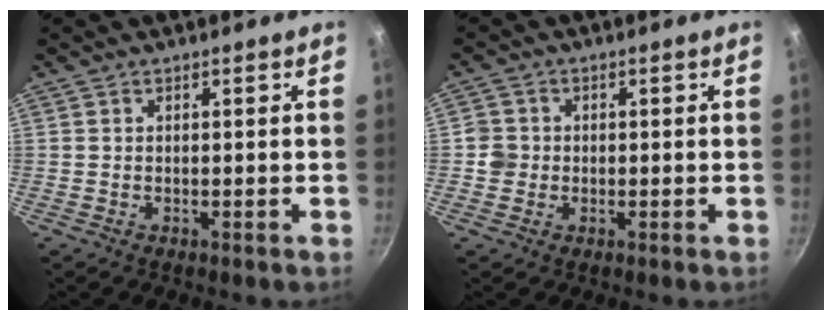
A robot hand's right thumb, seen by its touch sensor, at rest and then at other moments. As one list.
[{"total": 3.3, "force": [-0.4, 3.1, 0.8], "torque": [0.001, 0.010, -0.011]}]